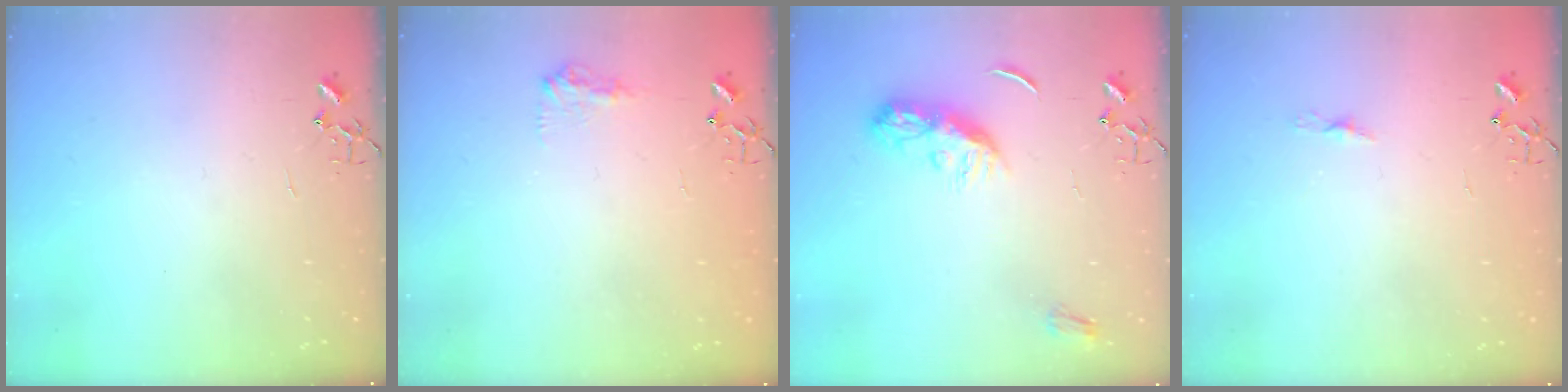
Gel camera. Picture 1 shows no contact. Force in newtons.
{"total": 7.9, "press": 7.9, "slide": 0.3}
{"total": 9.0, "press": 9.0, "slide": 0.2}
{"total": 3.8, "press": 3.7, "slide": 0.3}